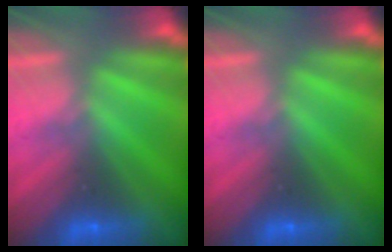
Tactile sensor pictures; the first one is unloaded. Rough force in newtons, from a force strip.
{"total": 0.0}